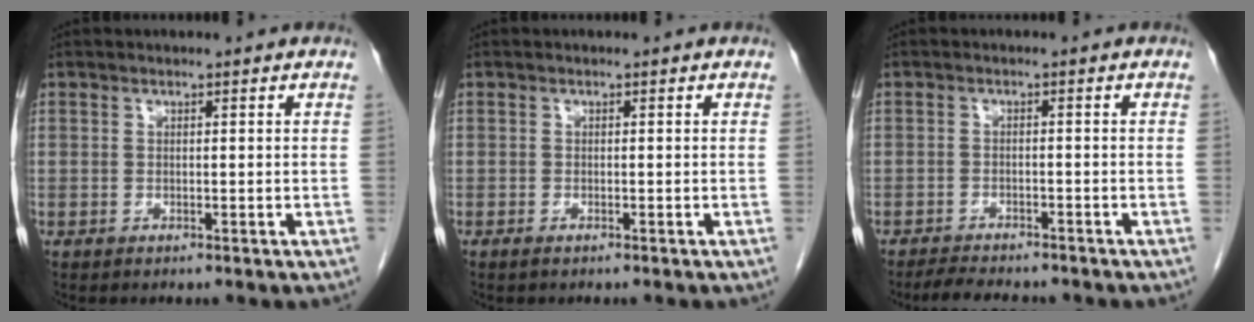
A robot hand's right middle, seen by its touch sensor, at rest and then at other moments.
{"total": 0.8, "force": [-0.5, 0.2, 0.6], "torque": [-0.011, -0.001, -0.006]}
{"total": 6.3, "force": [-5.7, 1.3, 2.4], "torque": [-0.040, -0.011, -0.086]}